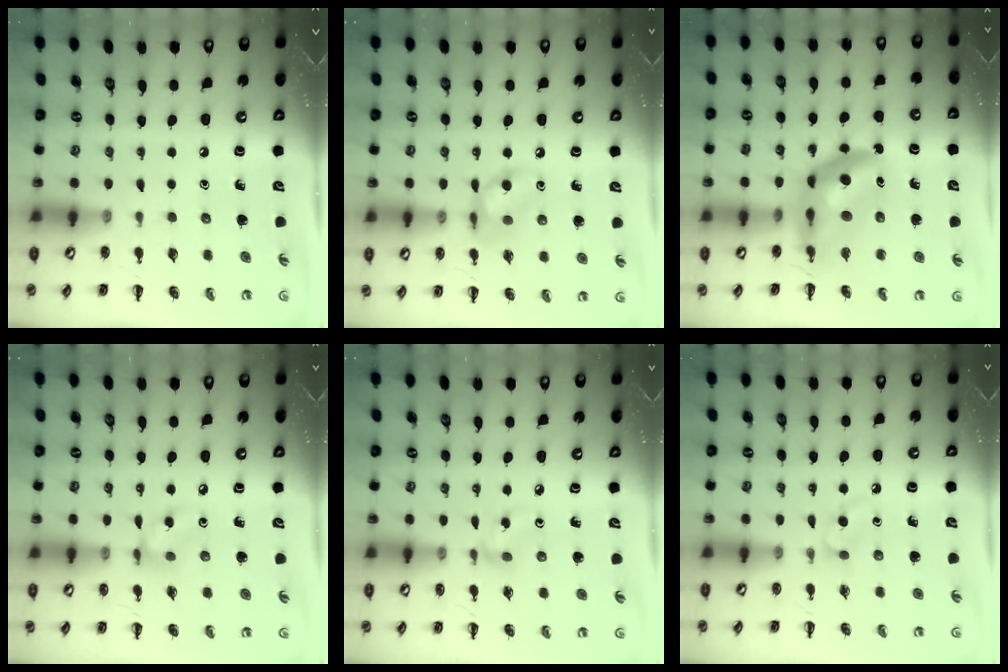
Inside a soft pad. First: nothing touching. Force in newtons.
{"total": 9.1, "press": 9.1, "slide": 0.6}
{"total": 9.9, "press": 9.2, "slide": 3.6}
{"total": 6.6, "press": 6.6, "slide": 0.3}
{"total": 3.7, "press": 3.7, "slide": 0.6}
{"total": 2.4, "press": 2.1, "slide": 1.1}